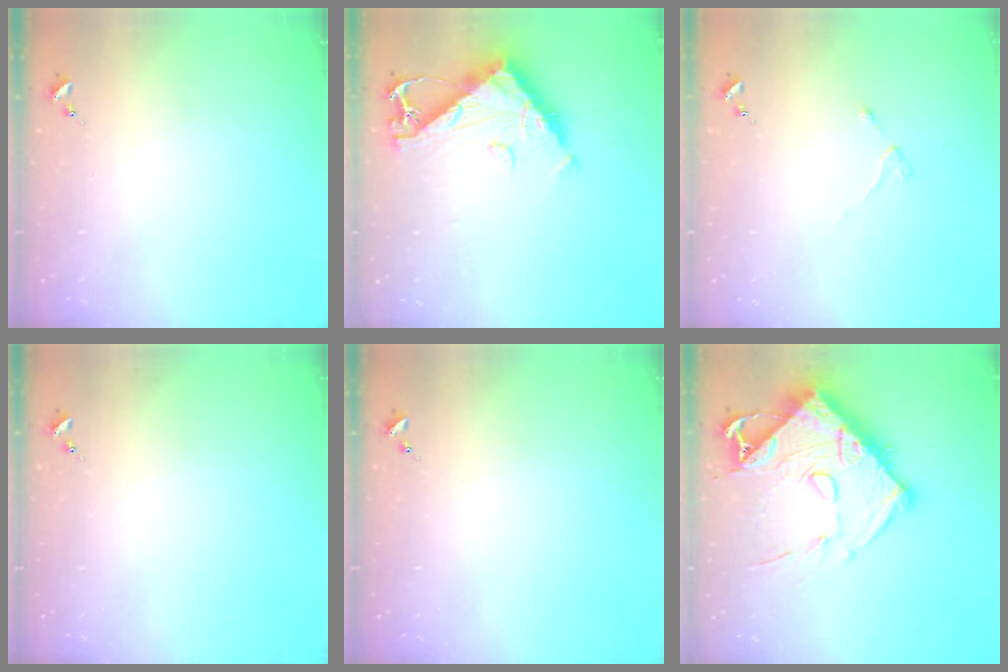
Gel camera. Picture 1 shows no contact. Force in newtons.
{"total": 10.6, "press": 10.5, "slide": 1.1}
{"total": 3.1, "press": 3.0, "slide": 0.4}
{"total": 0.0}
{"total": 0.0}
{"total": 17.9, "press": 17.8, "slide": 2.0}